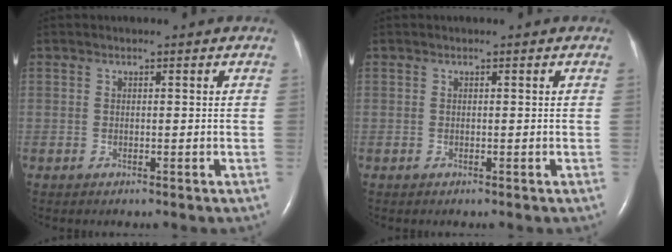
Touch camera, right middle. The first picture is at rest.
{"total": 0.0}